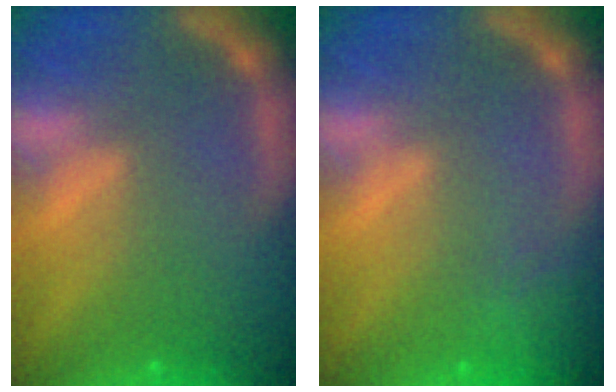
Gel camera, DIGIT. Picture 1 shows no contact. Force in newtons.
{"total": 2.9}